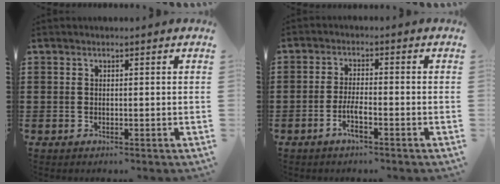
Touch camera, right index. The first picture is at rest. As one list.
[{"total": 3.2, "force": [-1.6, 0.5, 2.7], "torque": [-0.060, -0.005, -0.033]}]